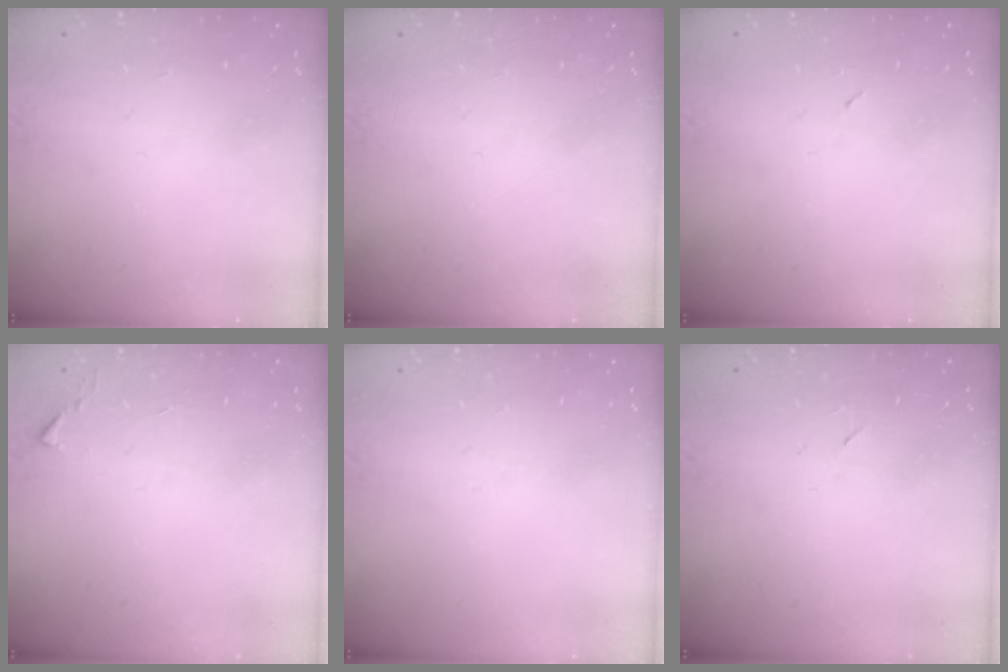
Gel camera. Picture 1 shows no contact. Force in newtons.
{"total": 0.0}
{"total": 2.2, "press": 2.1, "slide": 0.9}
{"total": 1.1, "press": 1.1, "slide": 0.1}
{"total": 0.0}
{"total": 2.2, "press": 1.9, "slide": 1.2}